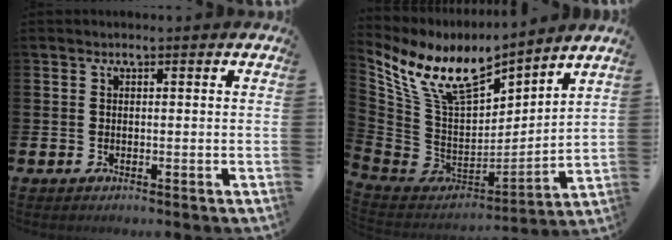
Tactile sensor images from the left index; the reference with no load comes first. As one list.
[{"total": 11.4, "force": [8.9, 4.4, 5.5], "torque": [-0.151, -0.048, 0.162]}]